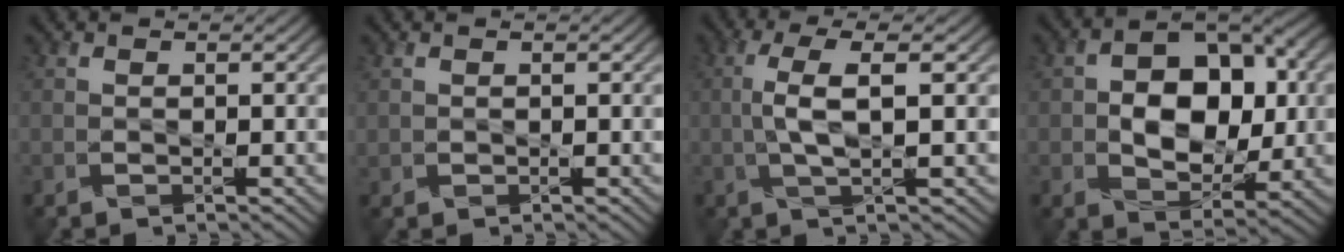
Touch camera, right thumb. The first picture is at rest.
{"total": 0.6, "force": [0.2, 0.6, 0.0], "torque": [-0.001, -0.005, 0.007]}
{"total": 4.9, "force": [0.3, 1.1, 4.8], "torque": [-0.104, 0.010, 0.002]}
{"total": 10.7, "force": [0.4, 7.1, 8.0], "torque": [-0.128, 0.004, 0.004]}